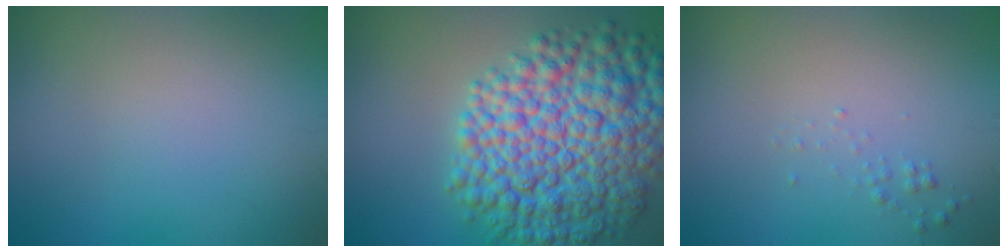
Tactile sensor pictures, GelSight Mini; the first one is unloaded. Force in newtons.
{"total": 12.1, "press": 12.1, "slide": 0.2}
{"total": 0.6, "press": 0.6, "slide": 0.0}